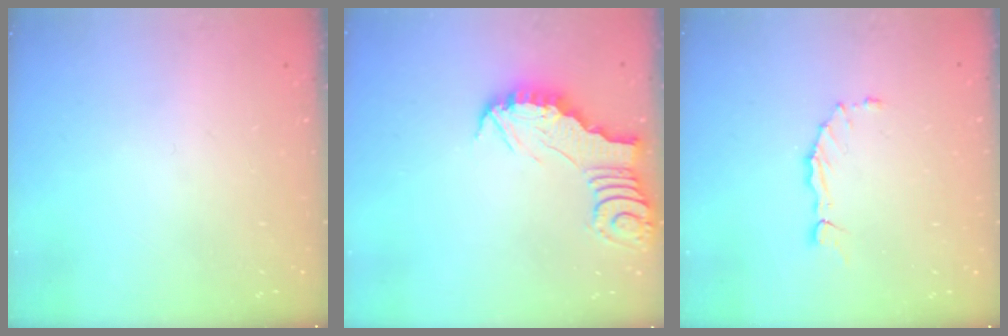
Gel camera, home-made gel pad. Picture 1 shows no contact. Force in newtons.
{"total": 2.6, "press": 2.6, "slide": 0.2}
{"total": 1.6, "press": 1.6, "slide": 0.3}